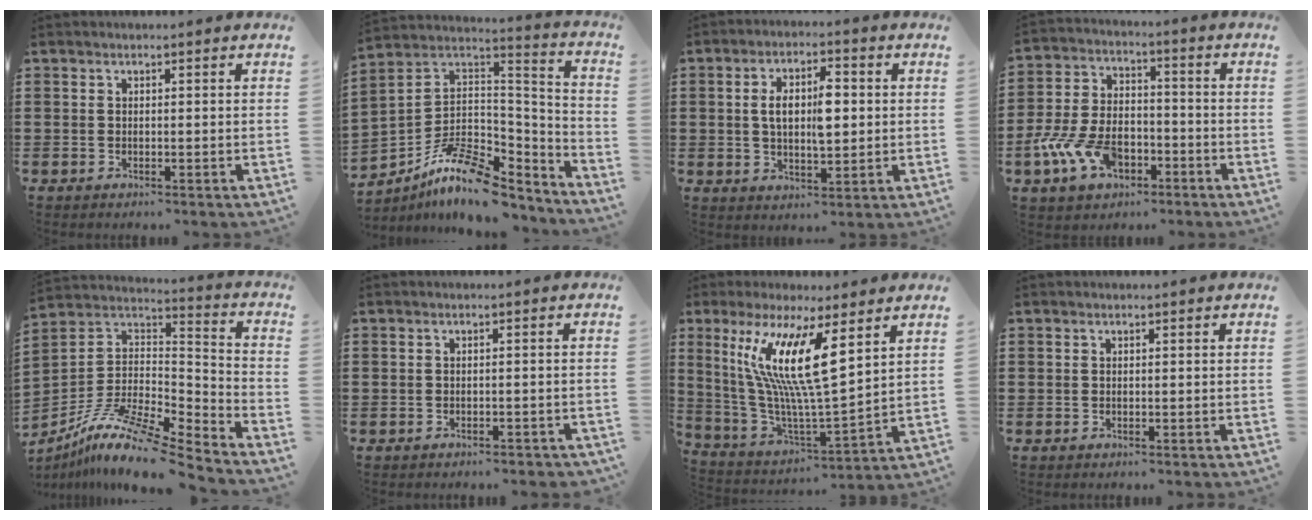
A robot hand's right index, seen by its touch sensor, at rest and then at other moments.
{"total": 11.8, "force": [-8.1, 4.8, 7.1], "torque": [-0.142, 0.022, -0.153]}
{"total": 7.1, "force": [1.4, 3.7, 5.9], "torque": [-0.100, 0.002, 0.017]}
{"total": 9.4, "force": [-4.2, 5.7, 6.2], "torque": [-0.161, 0.002, -0.079]}
{"total": 12.2, "force": [-9.1, 2.2, 7.8], "torque": [-0.150, 0.016, -0.179]}
{"total": 0.9, "force": [-0.8, 0.2, 0.4], "torque": [-0.011, -0.003, -0.017]}
{"total": 14.0, "force": [6.3, 1.8, 12.4], "torque": [-0.268, -0.031, 0.102]}
{"total": 0.0}